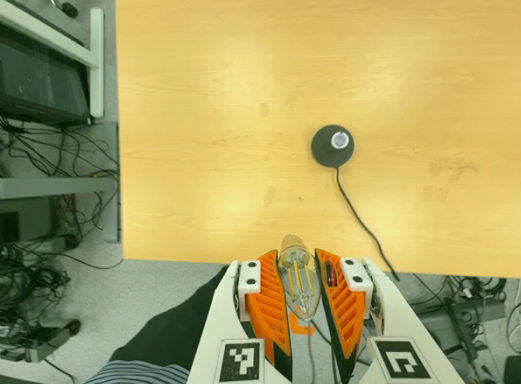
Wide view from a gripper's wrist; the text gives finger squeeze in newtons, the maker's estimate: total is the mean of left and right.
{"total": 21.8, "left": 24.5, "right": 19.2}